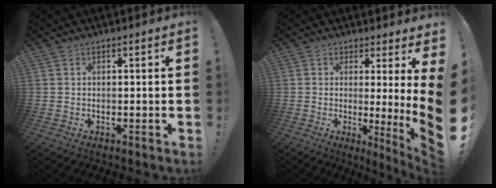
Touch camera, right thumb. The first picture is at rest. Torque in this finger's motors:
{"motor_torque": [1.24, 2.90, 0.20, 0.40, 0.12]}